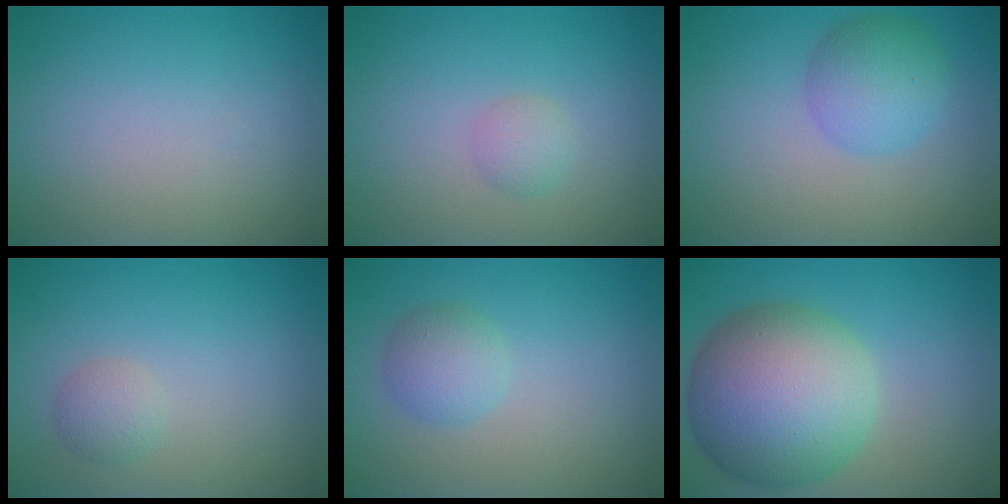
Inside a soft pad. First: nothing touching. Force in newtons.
{"total": 1.4, "press": 1.4, "slide": 0.1}
{"total": 3.7, "press": 3.7, "slide": 0.2}
{"total": 1.6, "press": 1.6, "slide": 0.1}
{"total": 2.5, "press": 2.5, "slide": 0.1}
{"total": 12.4, "press": 12.4, "slide": 0.5}